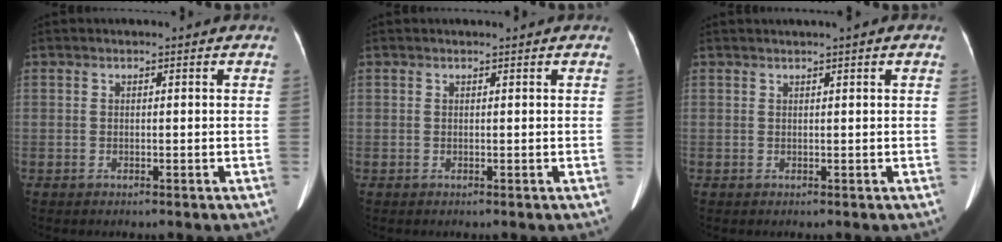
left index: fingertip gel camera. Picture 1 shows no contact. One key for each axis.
{"total": 0.0}
{"total": 1.8, "fx": 1.3, "fy": 0.0, "fz": 1.3, "tx": -0.018, "ty": 0.024, "tz": 0.019}